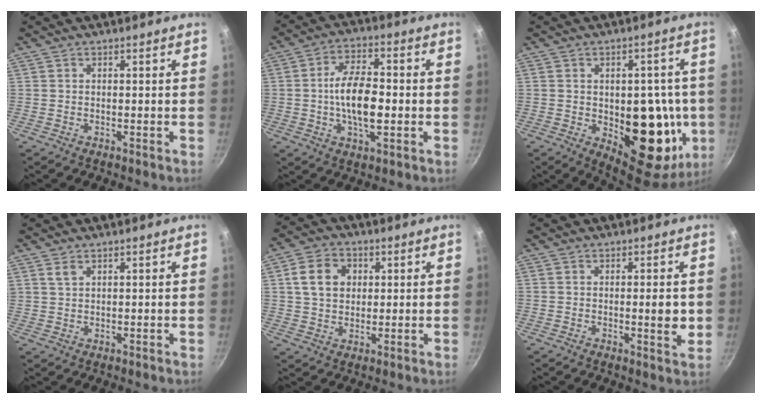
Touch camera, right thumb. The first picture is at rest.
{"total": 11.3, "force": [-1.1, 5.3, 10.0], "torque": [-0.172, 0.018, -0.025]}
{"total": 21.0, "force": [-3.2, 11.7, 17.1], "torque": [-0.152, -0.004, -0.022]}
{"total": 2.0, "force": [1.3, 0.8, 1.3], "torque": [-0.025, 0.000, 0.029]}
{"total": 8.7, "force": [2.1, 6.8, 5.0], "torque": [-0.073, 0.008, 0.030]}
{"total": 4.1, "force": [-0.1, 1.0, 4.0], "torque": [-0.055, -0.006, -0.003]}